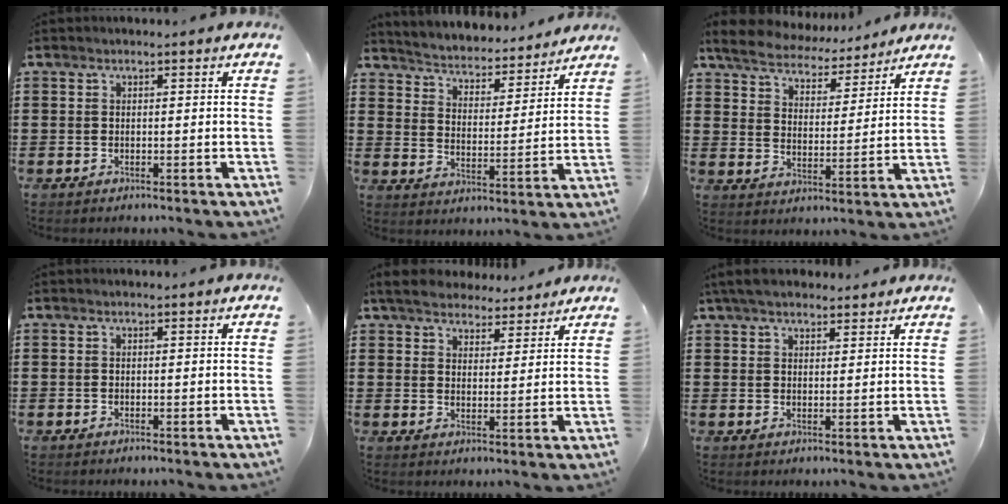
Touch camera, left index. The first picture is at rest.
{"total": 3.5, "force": [3.5, 0.1, 0.0], "torque": [-0.024, -0.036, 0.052]}
{"total": 5.6, "force": [5.4, 1.2, 0.8], "torque": [-0.048, -0.033, 0.092]}
{"total": 0.0}
{"total": 4.9, "force": [4.5, 1.6, 1.1], "torque": [-0.040, -0.011, 0.081]}
{"total": 4.5, "force": [3.9, 1.4, 1.9], "torque": [-0.048, 0.000, 0.073]}